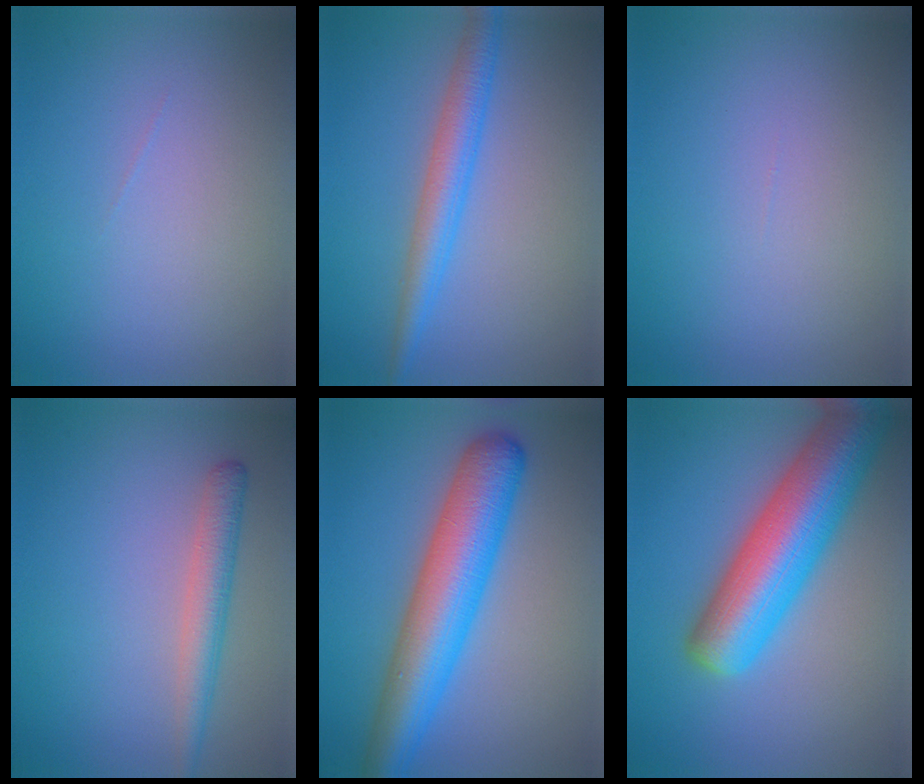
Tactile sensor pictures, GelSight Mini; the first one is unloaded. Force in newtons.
{"total": 3.6, "press": 3.6, "slide": 0.1}
{"total": 0.0}
{"total": 2.8, "press": 2.8, "slide": 0.1}
{"total": 8.6, "press": 8.6, "slide": 0.2}
{"total": 9.8, "press": 9.8, "slide": 0.6}